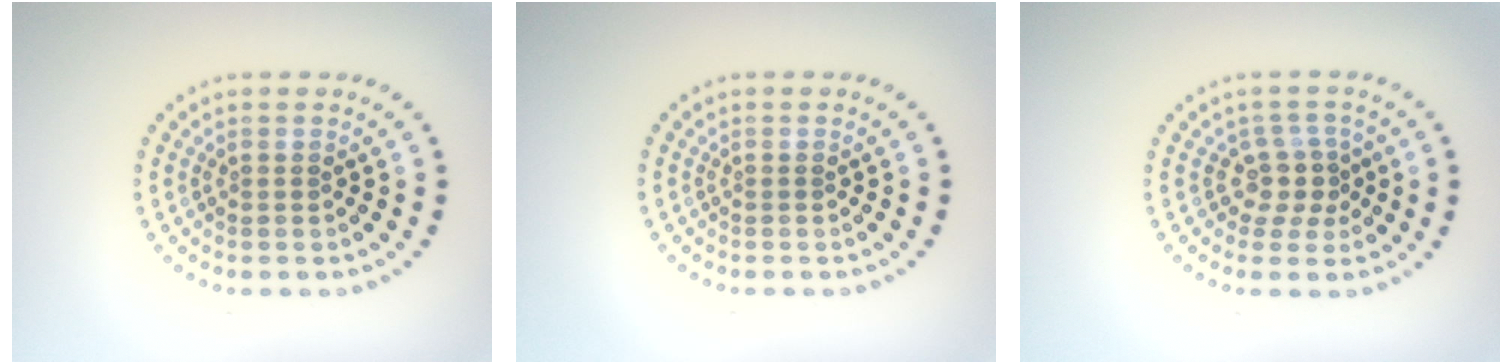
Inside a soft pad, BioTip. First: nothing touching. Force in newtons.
{"total": 0.0}
{"total": 2.6, "press": 2.0, "slide": 1.8}